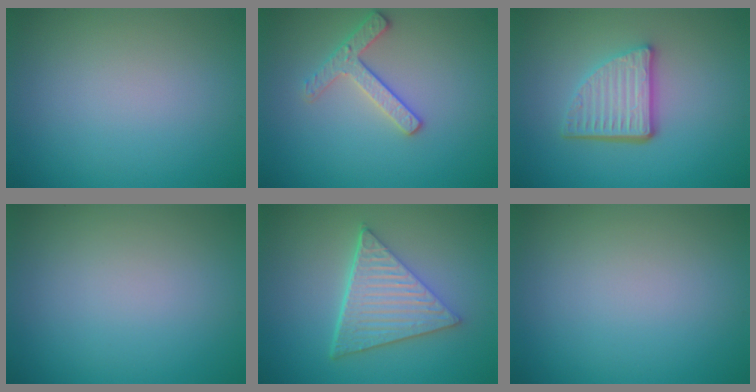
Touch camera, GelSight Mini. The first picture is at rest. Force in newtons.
{"total": 2.5, "press": 2.4, "slide": 0.3}
{"total": 4.7, "press": 3.5, "slide": 3.3}
{"total": 0.0}
{"total": 6.3, "press": 4.5, "slide": 4.3}
{"total": 0.0}